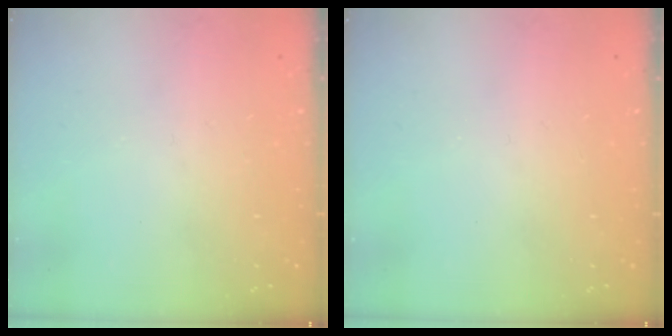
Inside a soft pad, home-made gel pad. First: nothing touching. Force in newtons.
{"total": 0.0}